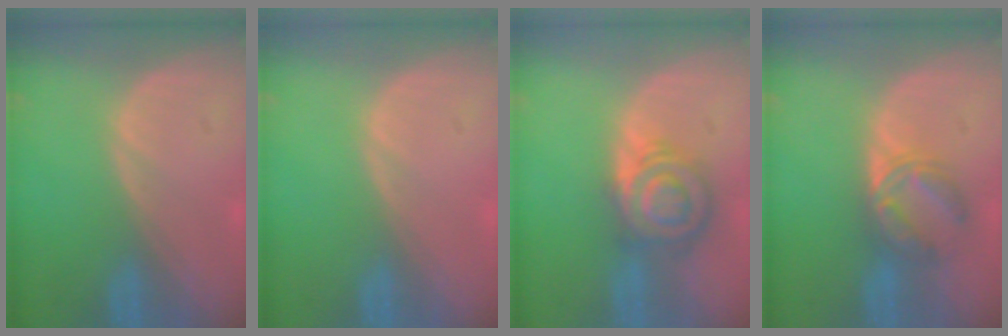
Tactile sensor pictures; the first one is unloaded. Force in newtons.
{"total": 0.0}
{"total": 7.0, "press": 7.0, "slide": 0.2}
{"total": 5.5, "press": 5.4, "slide": 1.1}